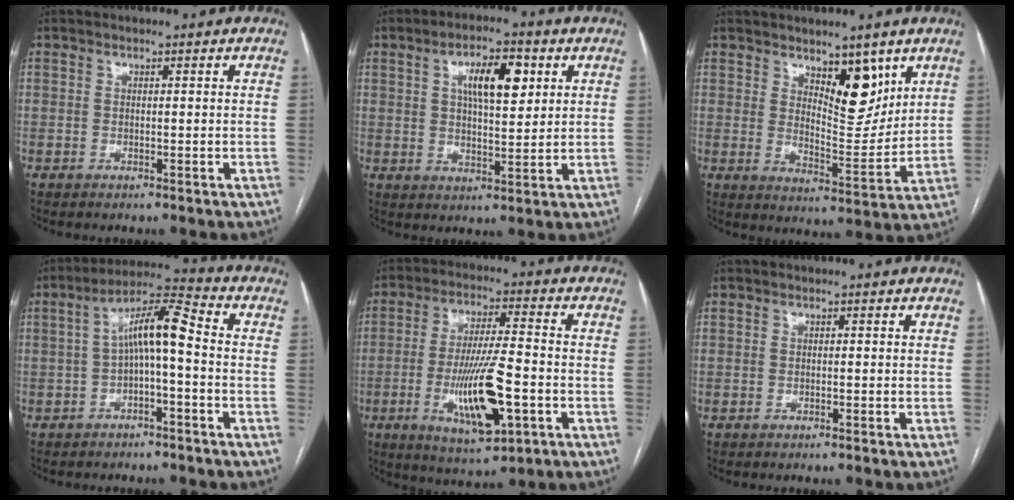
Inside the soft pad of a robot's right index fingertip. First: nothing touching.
{"total": 8.6, "force": [3.1, 2.9, 7.4], "torque": [-0.125, 0.010, 0.054]}
{"total": 8.4, "force": [5.0, 3.3, 6.0], "torque": [-0.088, -0.013, 0.087]}
{"total": 8.2, "force": [-0.3, 1.4, 8.1], "torque": [-0.146, 0.035, -0.008]}
{"total": 13.4, "force": [-3.8, 2.6, 12.6], "torque": [-0.235, -0.011, -0.058]}
{"total": 0.0}